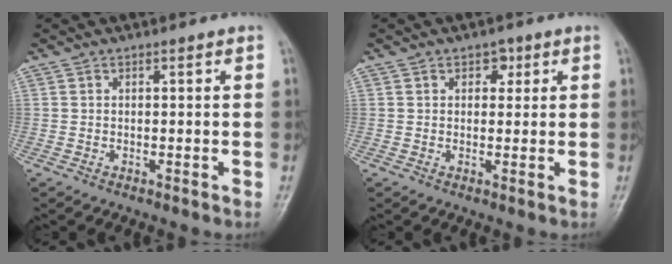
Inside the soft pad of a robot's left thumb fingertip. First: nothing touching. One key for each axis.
{"total": 3.1, "fx": 1.3, "fy": 2.3, "fz": 1.6, "tx": 0.003, "ty": -0.001, "tz": 0.013}